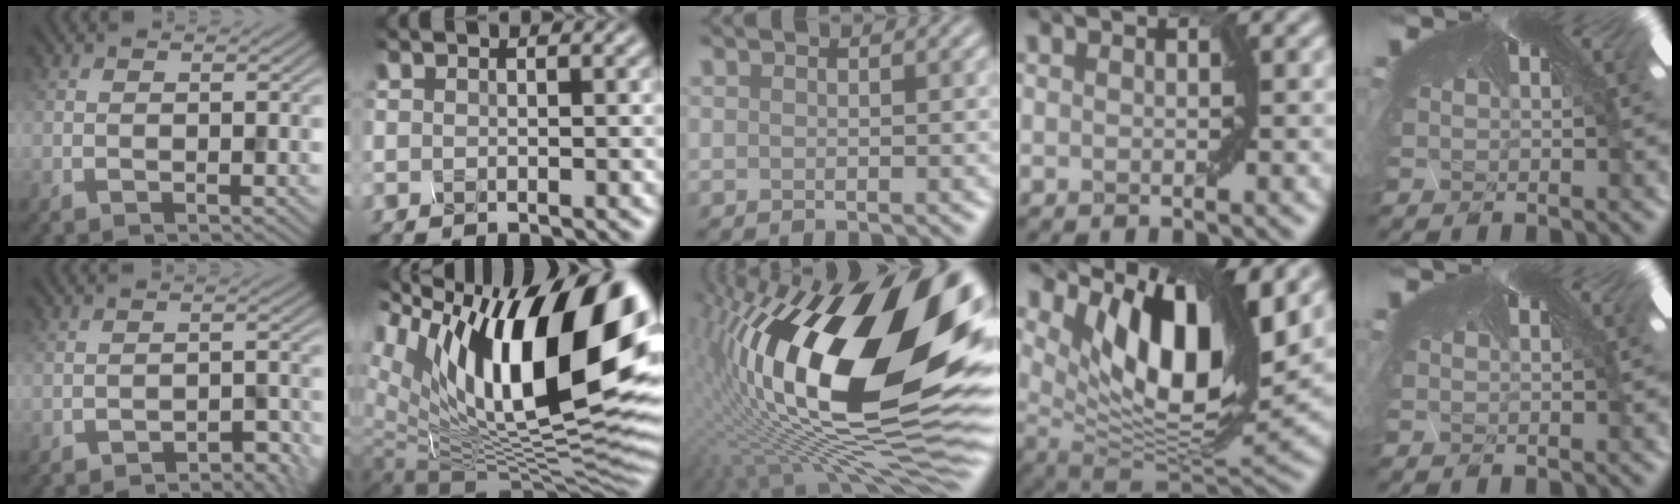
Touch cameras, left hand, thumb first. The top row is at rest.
{"thumb": {"total": 3.4, "force": [-3.3, 0.3, 0.8], "torque": [-0.006, 0.012, -0.042]}, "index": {"total": 18.7, "force": [6.5, 8.6, 15.2], "torque": [-0.258, 0.029, 0.108]}, "middle": {"total": 20.5, "force": [2.0, 8.0, 18.7], "torque": [-0.326, 0.013, 0.025]}, "ring": {"total": 13.0, "force": [5.4, 5.4, 10.6], "torque": [-0.171, -0.007, 0.105]}}